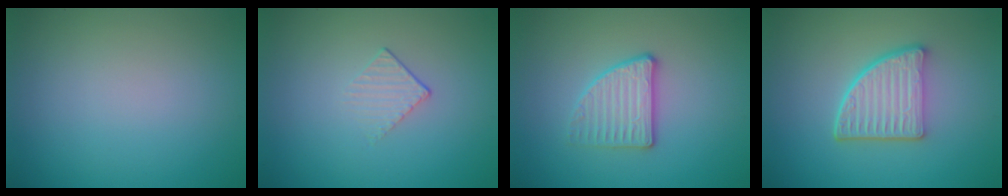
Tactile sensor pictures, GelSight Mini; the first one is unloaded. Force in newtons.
{"total": 1.2, "press": 0.5, "slide": 1.1}
{"total": 2.7, "press": 2.6, "slide": 0.8}
{"total": 5.0, "press": 3.8, "slide": 3.3}